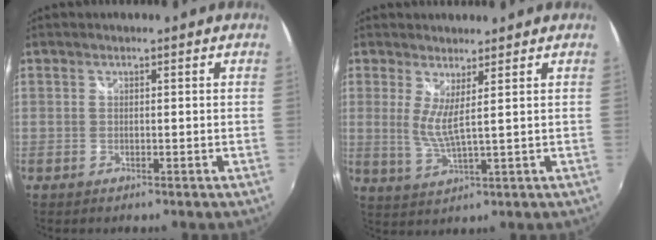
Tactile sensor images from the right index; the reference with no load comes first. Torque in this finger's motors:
{"motor_torque": [0.52, -0.06, 0.36, 0.09]}